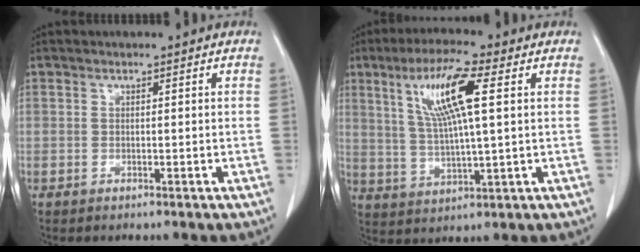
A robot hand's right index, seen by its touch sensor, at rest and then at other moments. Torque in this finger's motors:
{"motor_torque": [0.92, 0.09, 0.53, 0.19]}